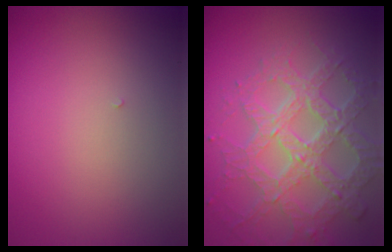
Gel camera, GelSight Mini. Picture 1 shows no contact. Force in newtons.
{"total": 7.7, "press": 5.4, "slide": 5.4}